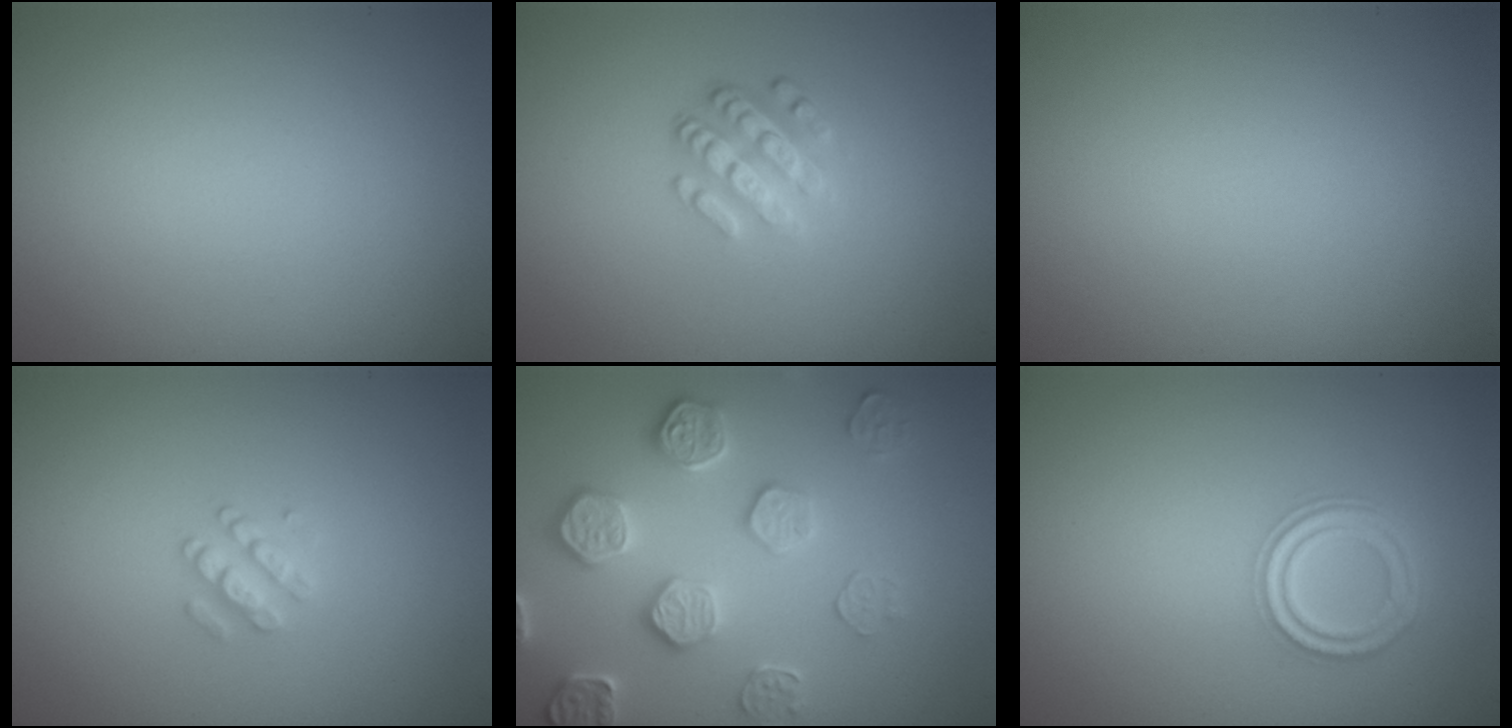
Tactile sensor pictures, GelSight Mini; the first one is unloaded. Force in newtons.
{"total": 3.6, "press": 2.6, "slide": 2.5}
{"total": 0.0}
{"total": 1.9, "press": 1.9, "slide": 0.3}
{"total": 4.6, "press": 4.3, "slide": 1.6}
{"total": 3.6, "press": 2.9, "slide": 2.2}